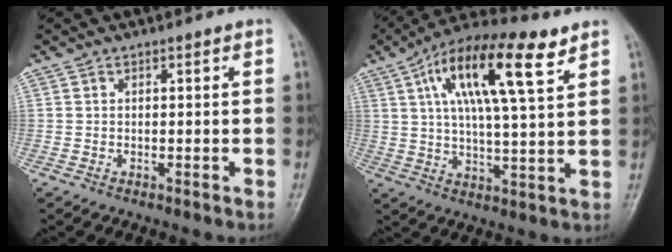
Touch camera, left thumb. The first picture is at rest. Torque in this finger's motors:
{"motor_torque": [1.35, 1.09, 2.22, -0.55, 0.56]}